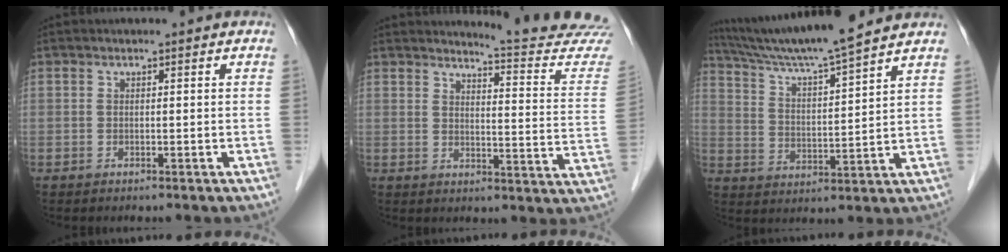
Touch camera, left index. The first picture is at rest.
{"total": 14.7, "force": [14.5, -1.7, 1.7], "torque": [-0.019, -0.130, 0.152]}
{"total": 13.9, "force": [12.4, -1.1, 6.3], "torque": [-0.119, 0.016, 0.208]}